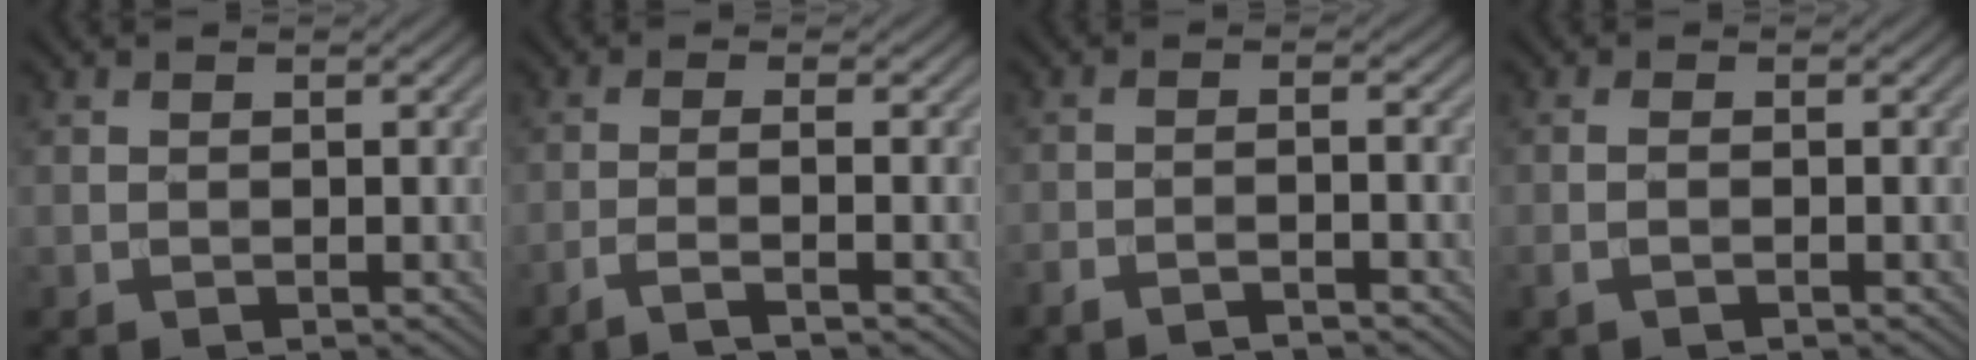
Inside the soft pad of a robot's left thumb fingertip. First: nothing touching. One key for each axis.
{"total": 3.0, "fx": -1.7, "fy": 0.2, "fz": 2.4, "tx": -0.030, "ty": 0.007, "tz": -0.055}
{"total": 2.9, "fx": -2.3, "fy": 0.2, "fz": 1.8, "tx": -0.026, "ty": 0.002, "tz": -0.054}
{"total": 1.3, "fx": -0.6, "fy": 0.1, "fz": 1.2, "tx": -0.028, "ty": 0.003, "tz": -0.017}